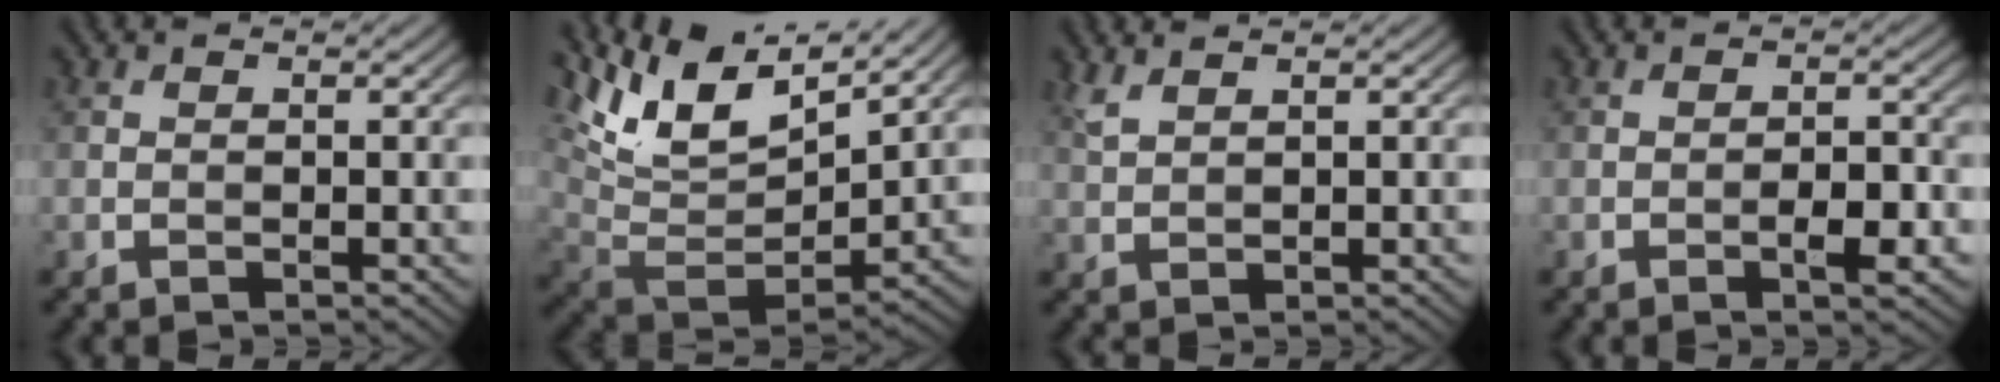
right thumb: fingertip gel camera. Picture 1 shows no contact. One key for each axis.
{"total": 13.2, "fx": 7.5, "fy": 5.5, "fz": 9.4, "tx": -0.220, "ty": 0.014, "tz": 0.141}
{"total": 1.7, "fx": 1.4, "fy": 0.2, "fz": 0.9, "tx": -0.030, "ty": 0.007, "tz": 0.036}
{"total": 3.3, "fx": -1.4, "fy": 1.1, "fz": 2.8, "tx": -0.040, "ty": 0.006, "tz": -0.023}